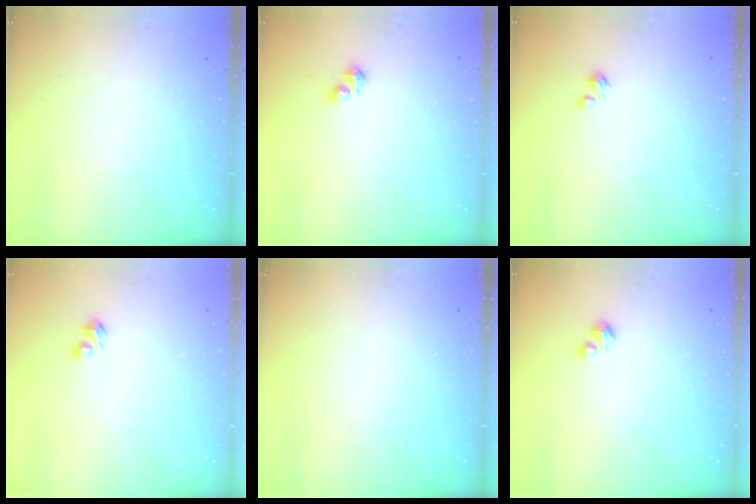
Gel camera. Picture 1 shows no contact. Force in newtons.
{"total": 2.8, "press": 2.8, "slide": 0.4}
{"total": 0.5, "press": 0.5, "slide": 0.2}
{"total": 2.9, "press": 2.8, "slide": 0.5}
{"total": 0.0}
{"total": 1.7, "press": 1.6, "slide": 0.3}